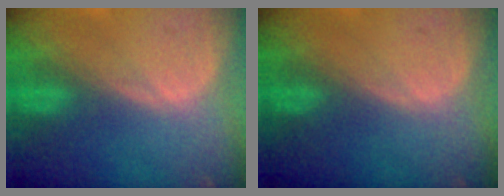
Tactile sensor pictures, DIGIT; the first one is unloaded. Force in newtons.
{"total": 0.0}